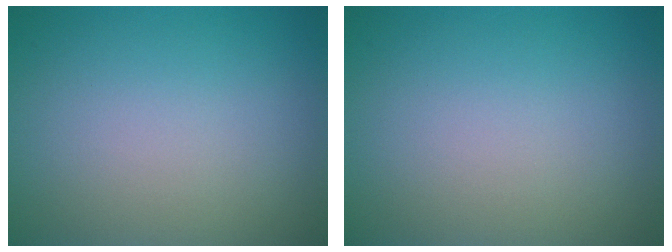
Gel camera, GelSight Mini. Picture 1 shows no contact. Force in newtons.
{"total": 0.0}